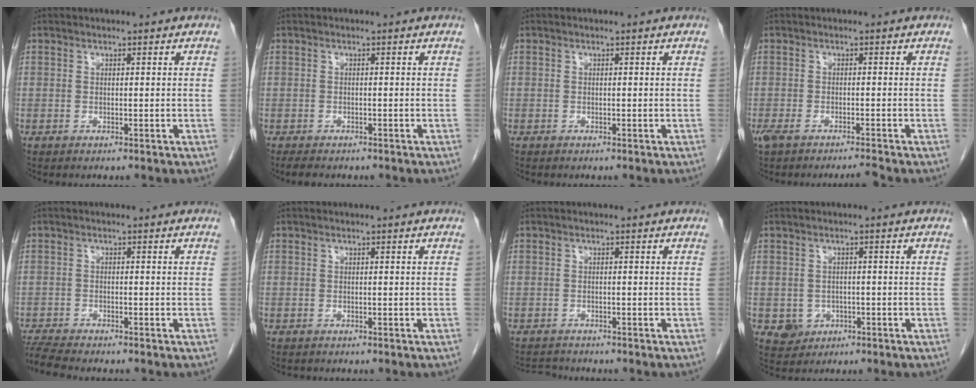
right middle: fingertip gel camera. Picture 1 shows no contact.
{"total": 3.5, "force": [-2.9, 1.3, 1.5], "torque": [-0.032, -0.010, -0.038]}
{"total": 0.0}
{"total": 3.3, "force": [-2.8, 0.0, 1.8], "torque": [-0.037, 0.000, -0.049]}
{"total": 5.7, "force": [-5.2, 0.1, 2.1], "torque": [-0.046, -0.019, -0.090]}
{"total": 0.6, "force": [-0.6, 0.2, 0.1], "torque": [-0.015, -0.003, -0.010]}
{"total": 2.4, "force": [-2.3, 0.5, -0.1], "torque": [-0.004, -0.012, -0.038]}
{"total": 3.6, "force": [-1.2, 3.3, 0.9], "torque": [-0.008, 0.005, -0.011]}